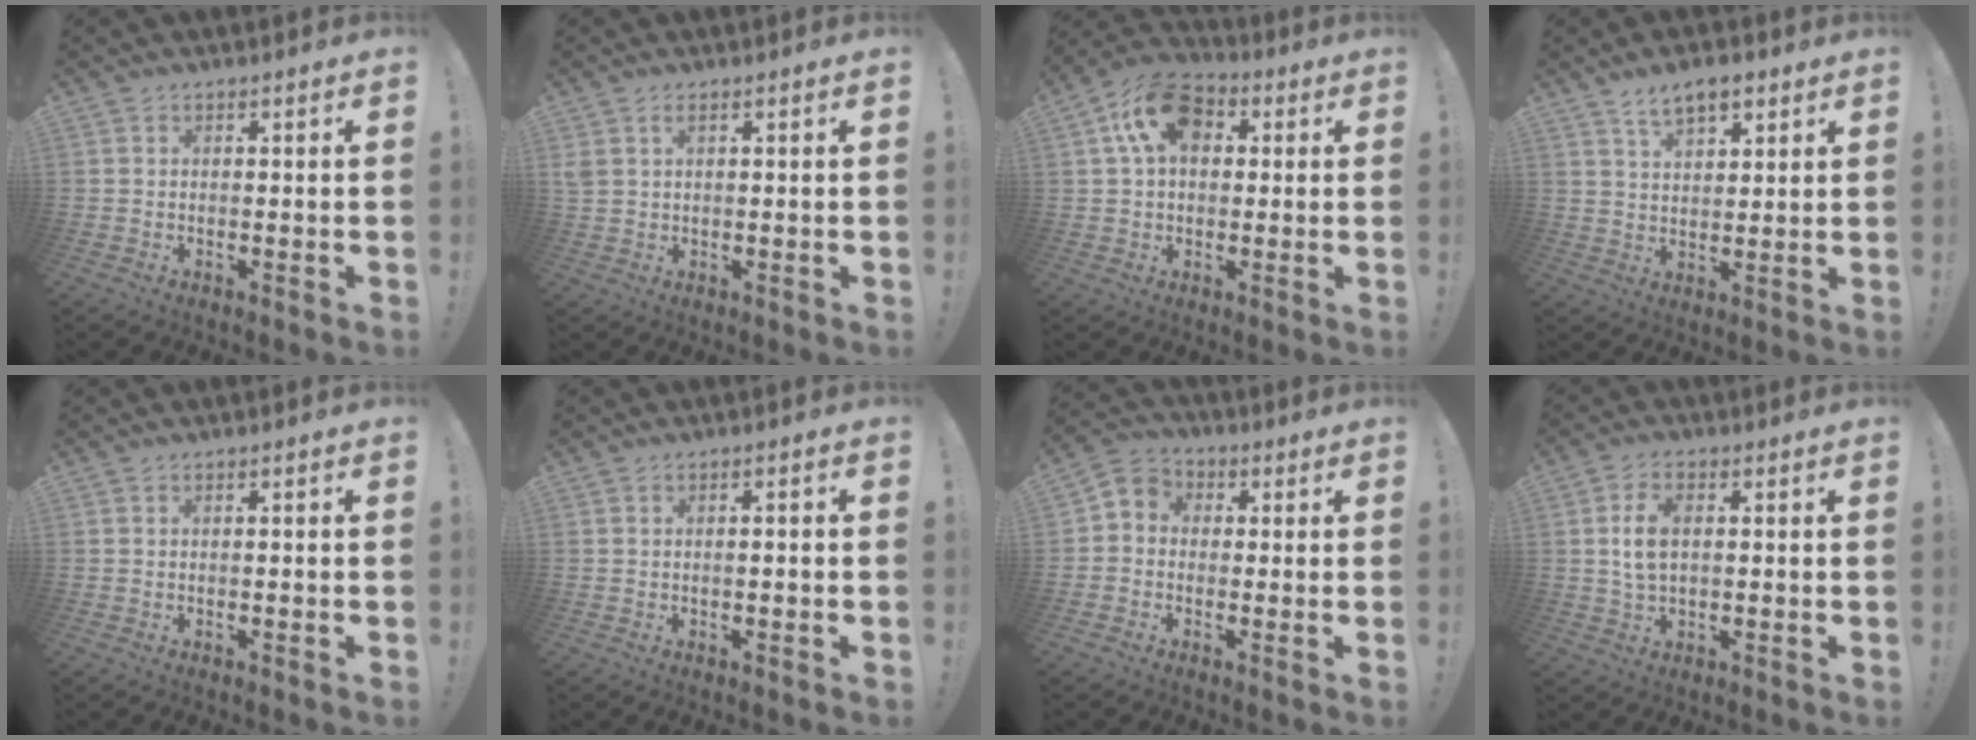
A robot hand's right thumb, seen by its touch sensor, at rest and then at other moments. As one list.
[{"total": 2.5, "force": [1.1, 1.3, 1.8], "torque": [-0.033, 0.002, 0.020]}, {"total": 13.3, "force": [4.5, 8.8, 9.0], "torque": [-0.149, 0.005, 0.088]}, {"total": 7.6, "force": [4.7, 3.8, 4.5], "torque": [-0.071, -0.013, 0.084]}, {"total": 0.7, "force": [-0.5, -0.2, 0.5], "torque": [-0.015, 0.002, -0.007]}, {"total": 1.6, "force": [-0.7, 0.0, 1.5], "torque": [-0.031, 0.005, -0.012]}, {"total": 4.8, "force": [-1.8, 4.1, 1.8], "torque": [-0.040, 0.021, -0.029]}, {"total": 6.1, "force": [1.0, 3.8, 4.7], "torque": [-0.084, 0.001, 0.015]}]